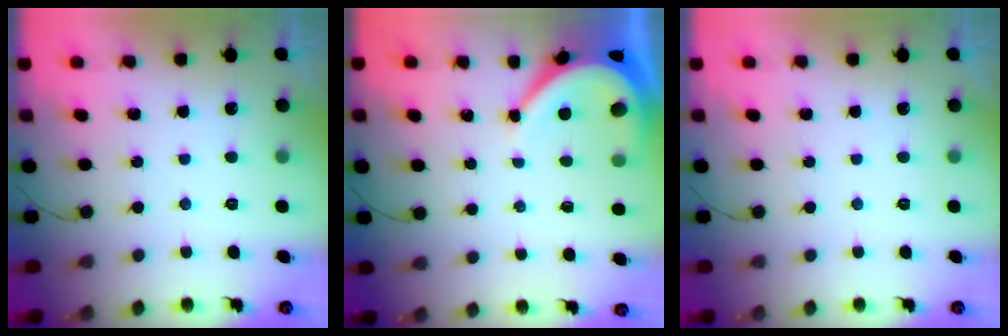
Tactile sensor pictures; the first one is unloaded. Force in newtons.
{"total": 6.0, "press": 6.0, "slide": 0.7}
{"total": 0.0}